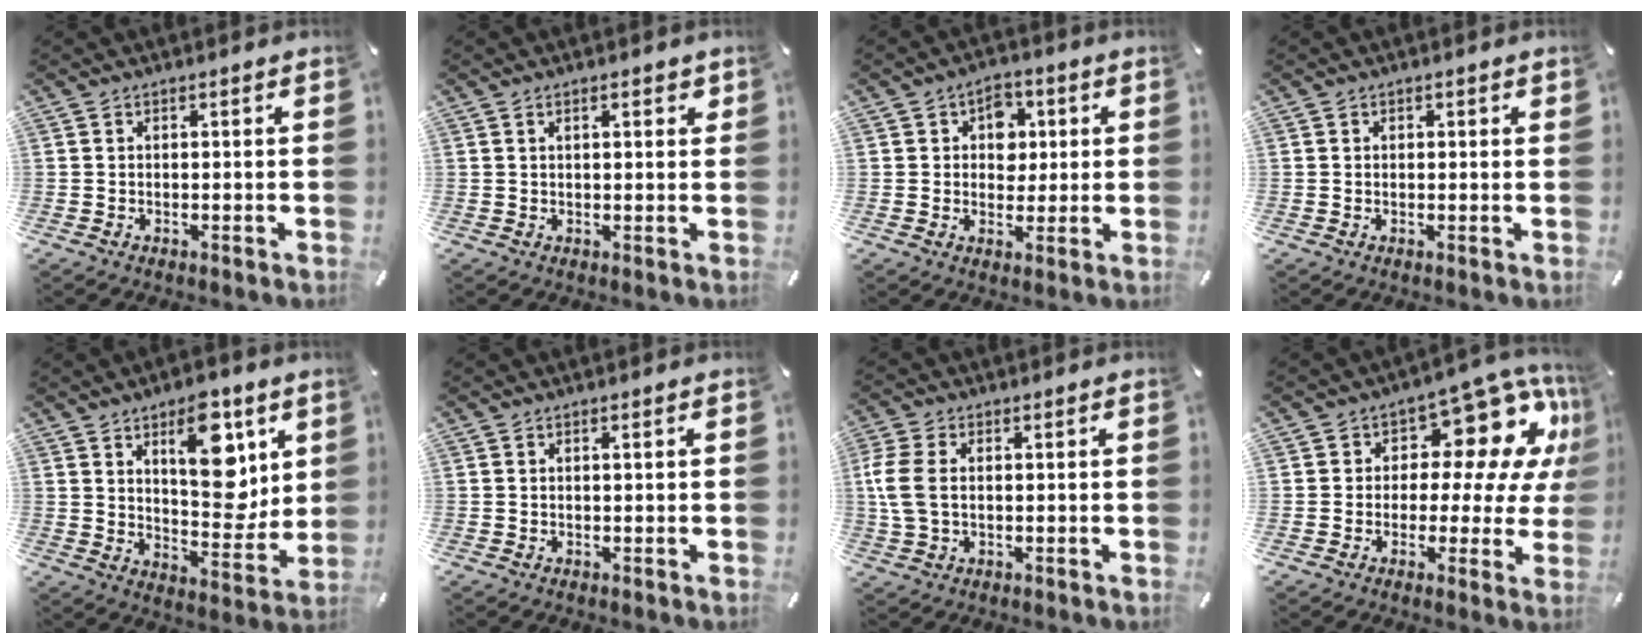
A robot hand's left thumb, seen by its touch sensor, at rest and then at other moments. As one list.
[{"total": 2.4, "force": [1.0, 0.9, 2.0], "torque": [-0.034, 0.001, 0.013]}, {"total": 7.0, "force": [1.6, 5.8, 3.5], "torque": [-0.035, -0.002, 0.020]}, {"total": 0.5, "force": [0.2, 0.5, 0.1], "torque": [-0.002, 0.003, 0.004]}, {"total": 15.2, "force": [7.3, 7.8, 10.9], "torque": [-0.131, -0.044, 0.123]}, {"total": 0.5, "force": [0.1, 0.1, 0.5], "torque": [-0.010, 0.000, 0.001]}, {"total": 7.3, "force": [0.4, 4.9, 5.4], "torque": [-0.132, 0.001, 0.005]}, {"total": 12.7, "force": [6.1, 7.2, 8.4], "torque": [-0.109, -0.056, 0.102]}]